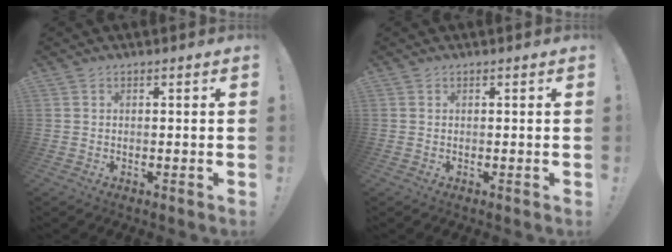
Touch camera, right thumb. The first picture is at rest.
{"total": 0.0}